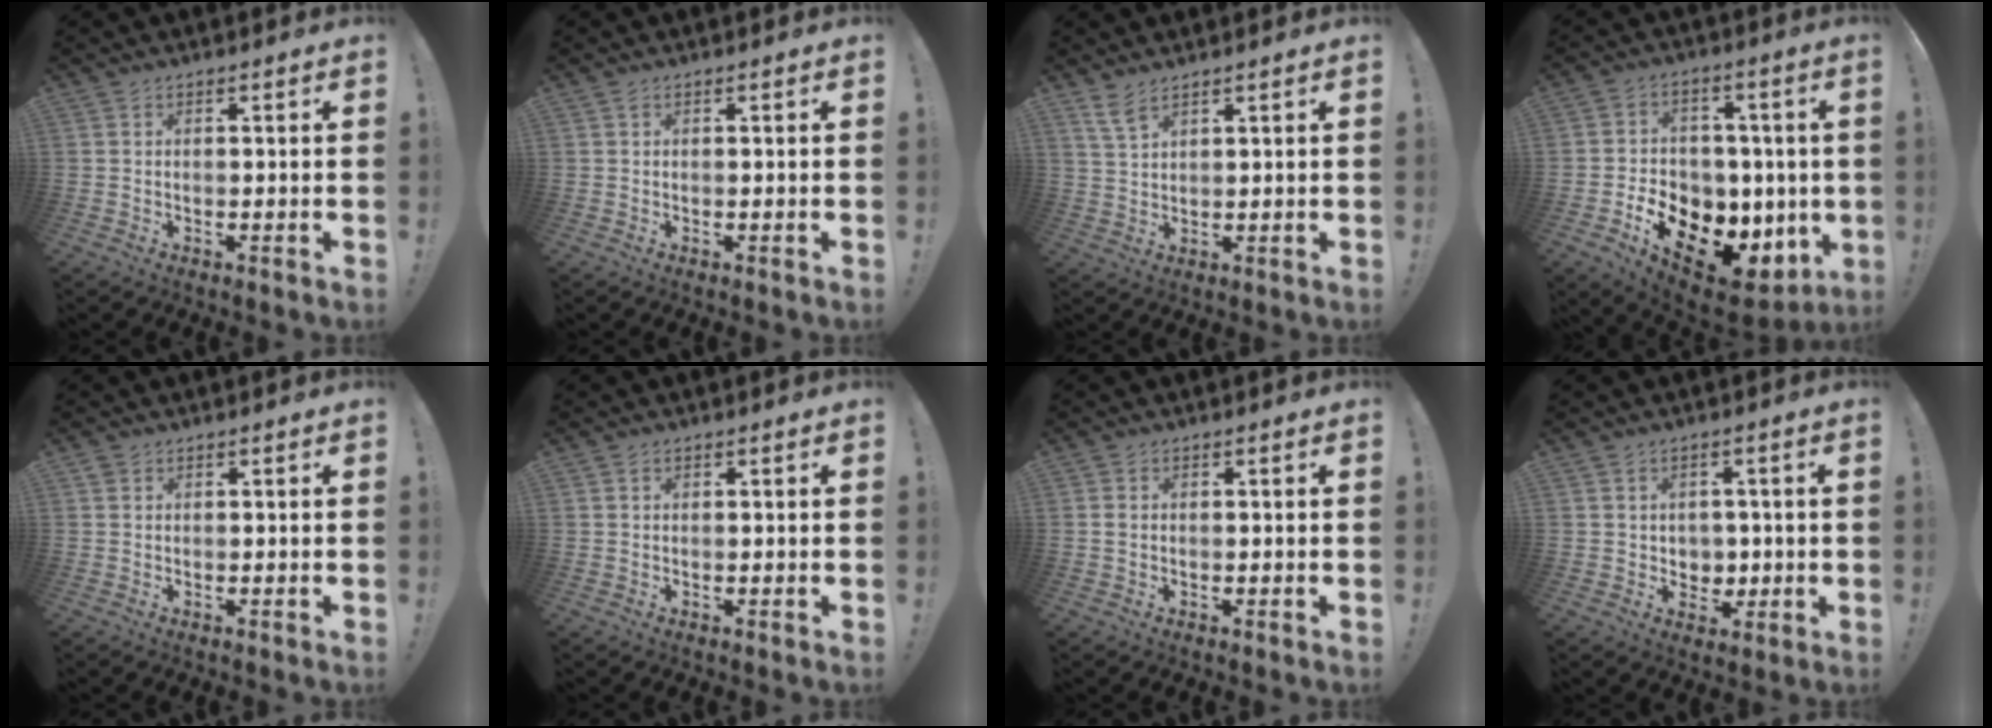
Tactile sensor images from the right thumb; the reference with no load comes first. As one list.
[{"total": 0.0}, {"total": 4.8, "force": [3.6, 1.6, 2.7], "torque": [-0.059, -0.016, 0.069]}, {"total": 15.0, "force": [-5.5, 11.4, 8.2], "torque": [-0.105, 0.025, -0.079]}, {"total": 1.0, "force": [0.7, 0.6, 0.2], "torque": [-0.010, 0.003, 0.014]}, {"total": 0.6, "force": [0.3, 0.5, 0.2], "torque": [0.005, -0.001, 0.003]}, {"total": 1.2, "force": [0.1, 1.0, 0.7], "torque": [-0.014, 0.005, 0.001]}, {"total": 5.1, "force": [1.2, 4.8, 1.0], "torque": [-0.012, -0.011, 0.027]}]